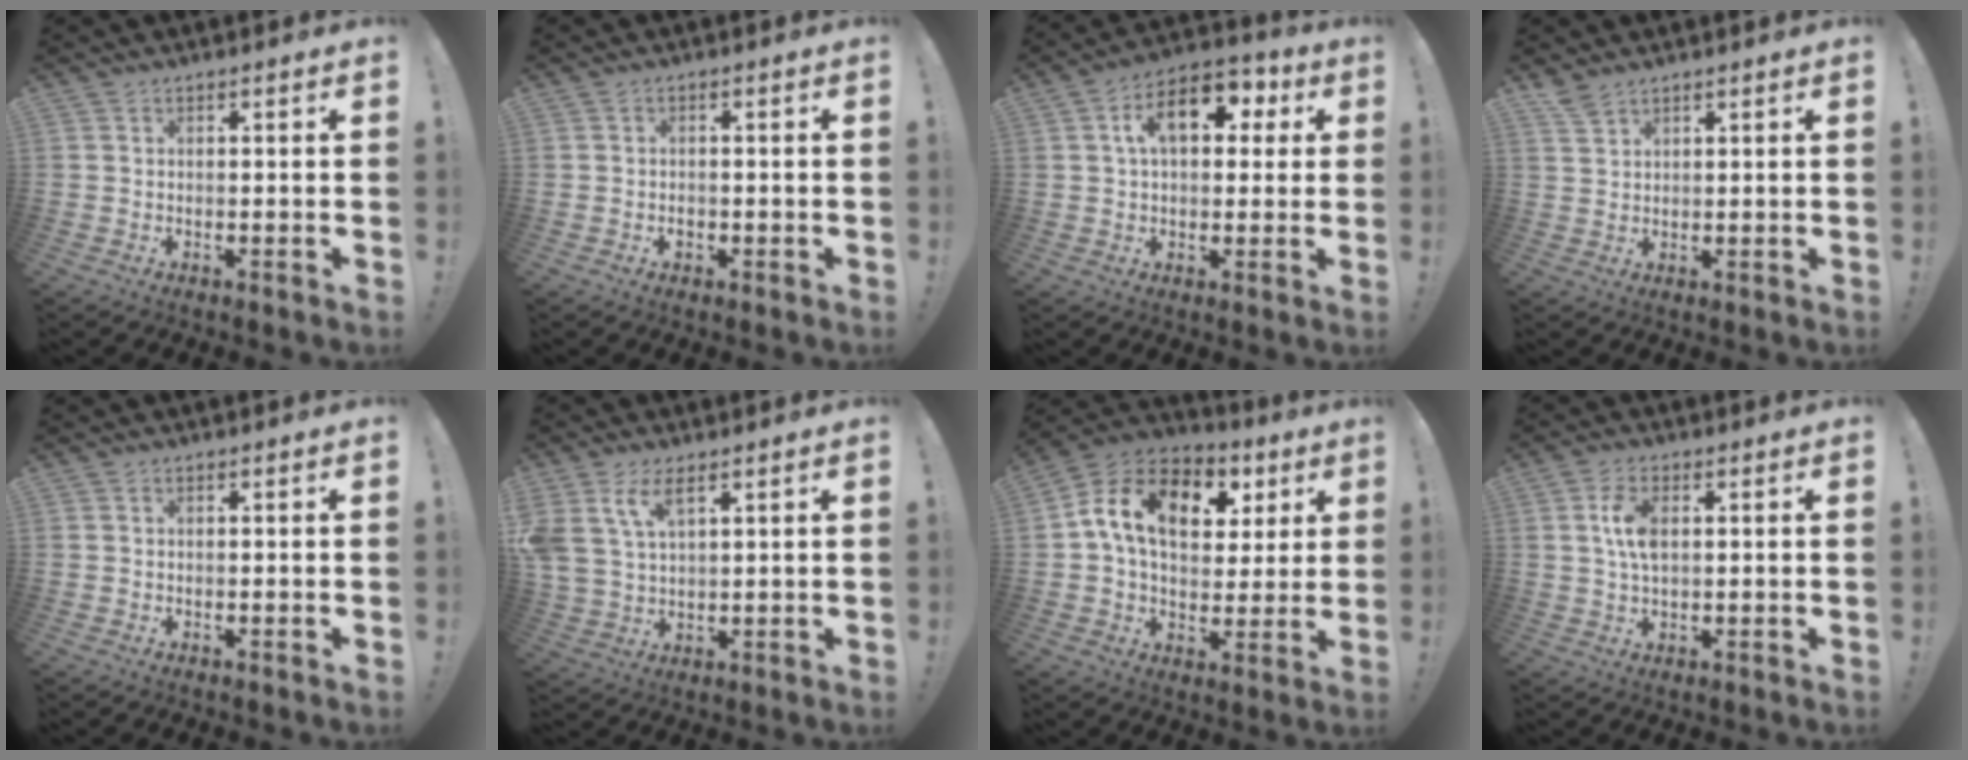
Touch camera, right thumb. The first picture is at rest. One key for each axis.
{"total": 1.1, "fx": -0.6, "fy": 0.8, "fz": 0.4, "tx": 0.002, "ty": -0.002, "tz": -0.013}
{"total": 14.1, "fx": 4.0, "fy": 8.3, "fz": 10.7, "tx": -0.162, "ty": 0.006, "tz": 0.067}
{"total": 3.8, "fx": 3.3, "fy": 1.2, "fz": 1.5, "tx": -0.018, "ty": -0.024, "tz": 0.061}
{"total": 0.0}
{"total": 8.1, "fx": 4.4, "fy": 3.9, "fz": 5.5, "tx": -0.118, "ty": -0.012, "tz": 0.085}
{"total": 16.5, "fx": 5.2, "fy": 10.9, "fz": 11.3, "tx": -0.176, "ty": -0.006, "tz": 0.094}
{"total": 6.7, "fx": 1.4, "fy": 3.4, "fz": 5.6, "tx": -0.104, "ty": -0.003, "tz": 0.019}